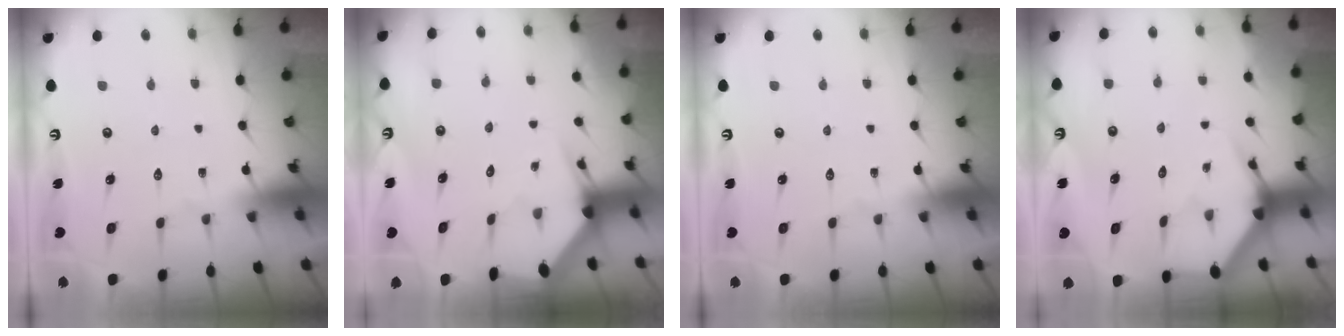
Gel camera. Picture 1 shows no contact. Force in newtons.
{"total": 3.2, "press": 3.2, "slide": 0.3}
{"total": 0.0}
{"total": 3.5, "press": 3.4, "slide": 0.2}